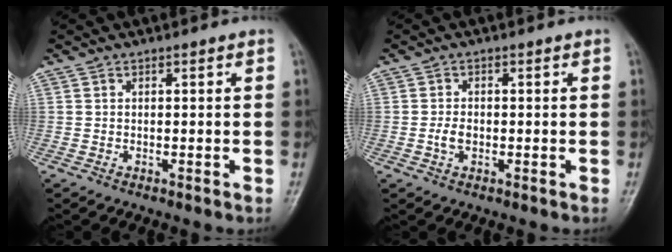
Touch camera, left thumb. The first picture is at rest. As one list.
[{"total": 2.4, "force": [-0.4, 1.6, 1.7], "torque": [-0.029, 0.004, -0.010]}]